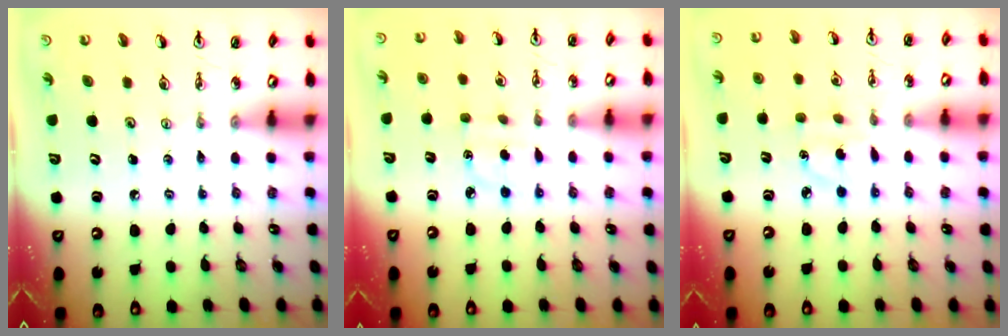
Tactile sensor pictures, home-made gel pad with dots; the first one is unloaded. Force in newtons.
{"total": 3.2, "press": 3.1, "slide": 0.5}
{"total": 4.2, "press": 4.1, "slide": 0.5}